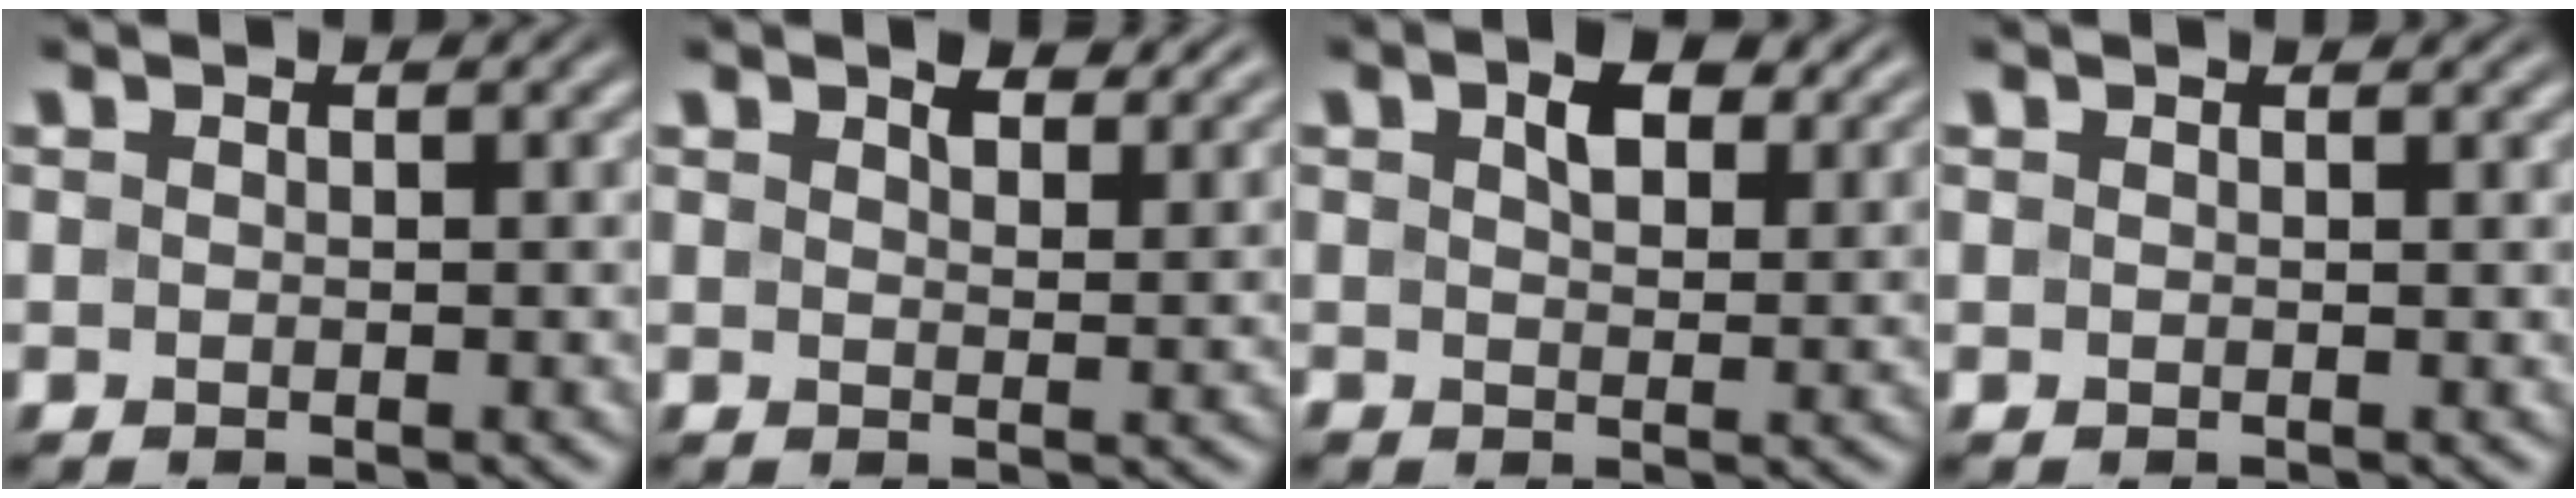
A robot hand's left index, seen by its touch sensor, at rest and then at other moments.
{"total": 3.7, "force": [2.9, 1.4, 2.0], "torque": [-0.035, -0.001, 0.041]}
{"total": 4.4, "force": [2.2, 2.3, 3.0], "torque": [-0.053, 0.000, 0.032]}
{"total": 0.7, "force": [0.6, 0.2, 0.1], "torque": [-0.002, -0.002, 0.007]}